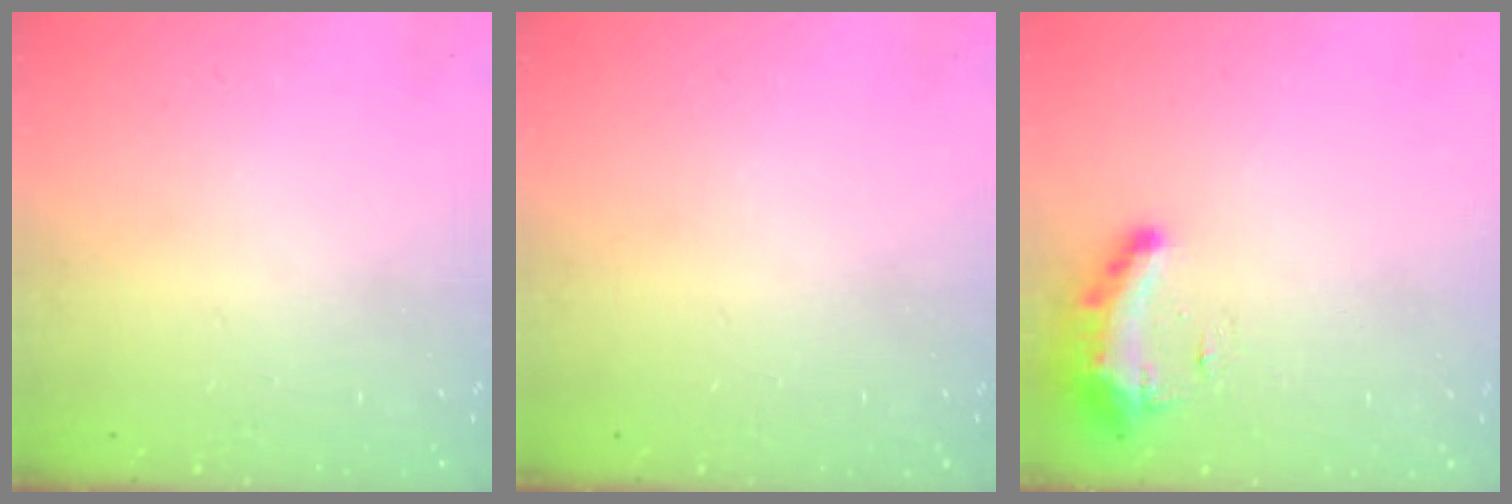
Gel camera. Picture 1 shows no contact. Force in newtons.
{"total": 0.0}
{"total": 8.9, "press": 8.9, "slide": 0.6}